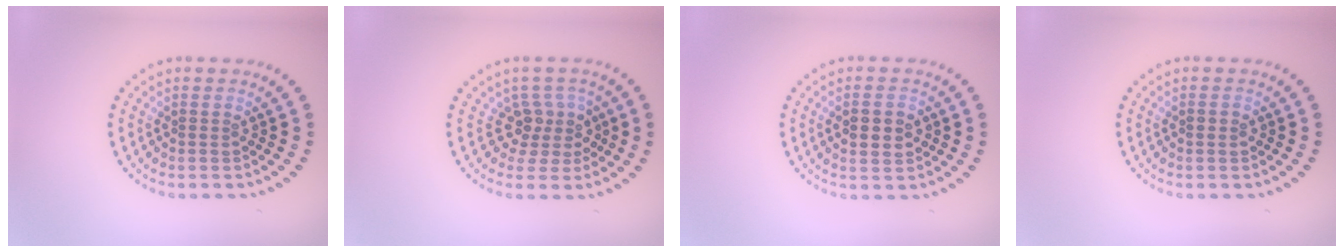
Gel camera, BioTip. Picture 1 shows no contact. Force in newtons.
{"total": 2.8, "press": 2.0, "slide": 1.8}
{"total": 2.8, "press": 2.8, "slide": 0.2}
{"total": 1.1, "press": 1.1, "slide": 0.1}